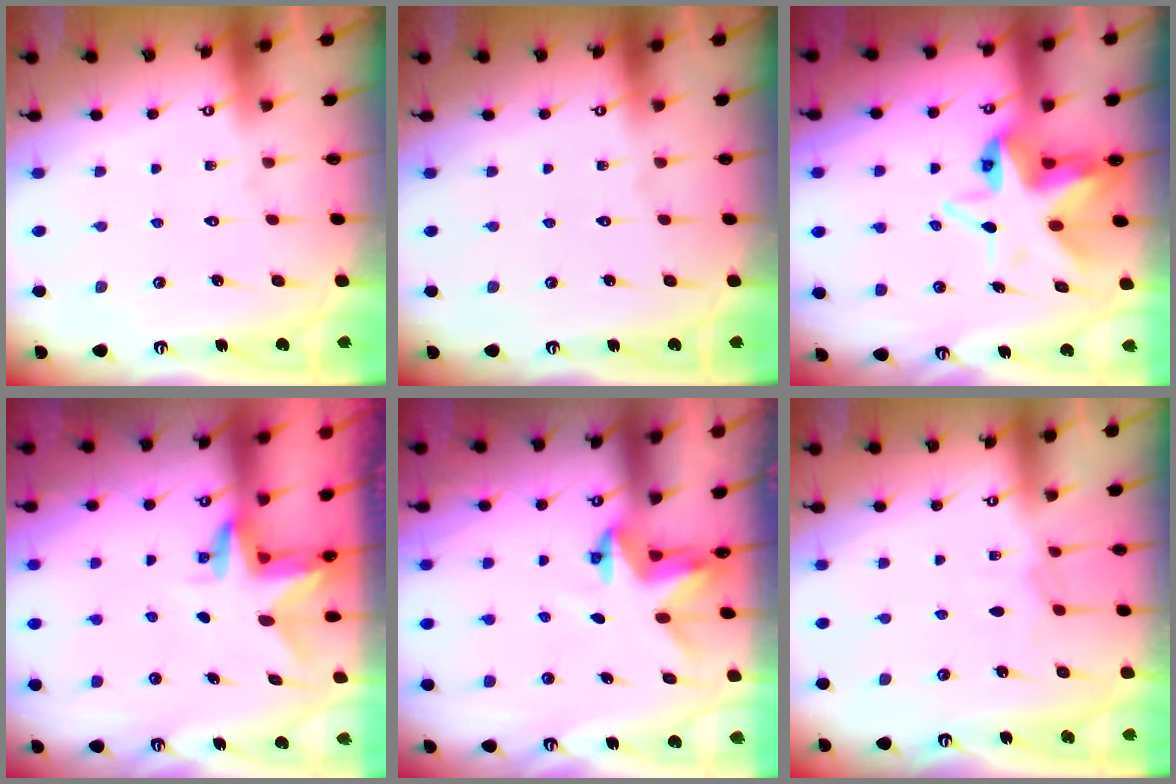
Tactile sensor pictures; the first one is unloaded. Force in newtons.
{"total": 0.0}
{"total": 9.9, "press": 9.8, "slide": 1.1}
{"total": 2.9, "press": 2.9, "slide": 0.3}
{"total": 3.1, "press": 3.1, "slide": 0.2}
{"total": 3.8, "press": 3.7, "slide": 0.6}